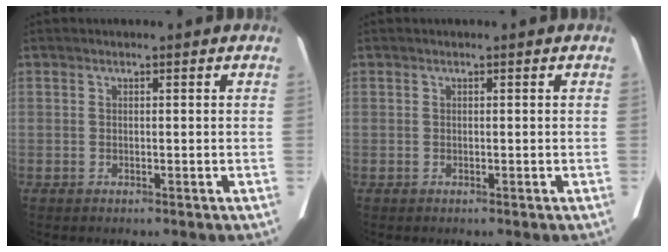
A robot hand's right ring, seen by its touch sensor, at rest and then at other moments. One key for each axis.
{"total": 0.0}